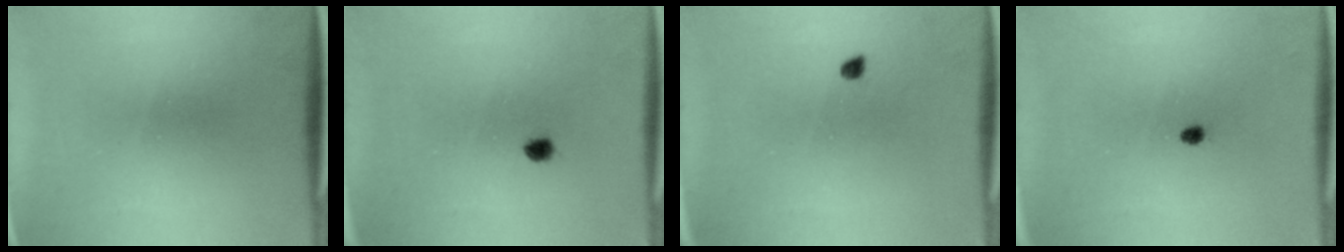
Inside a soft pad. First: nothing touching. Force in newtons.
{"total": 1.4}
{"total": 1.0}
{"total": 1.0}